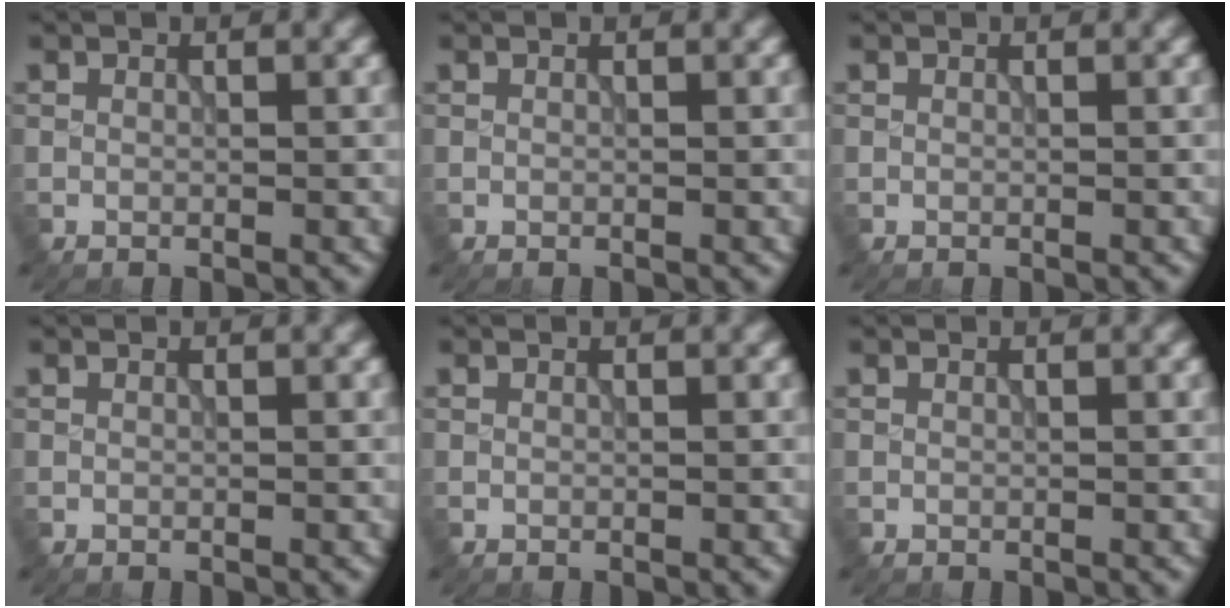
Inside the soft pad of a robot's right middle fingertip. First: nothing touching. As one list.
[{"total": 0.0}, {"total": 0.0}, {"total": 0.0}, {"total": 0.0}, {"total": 0.0}]